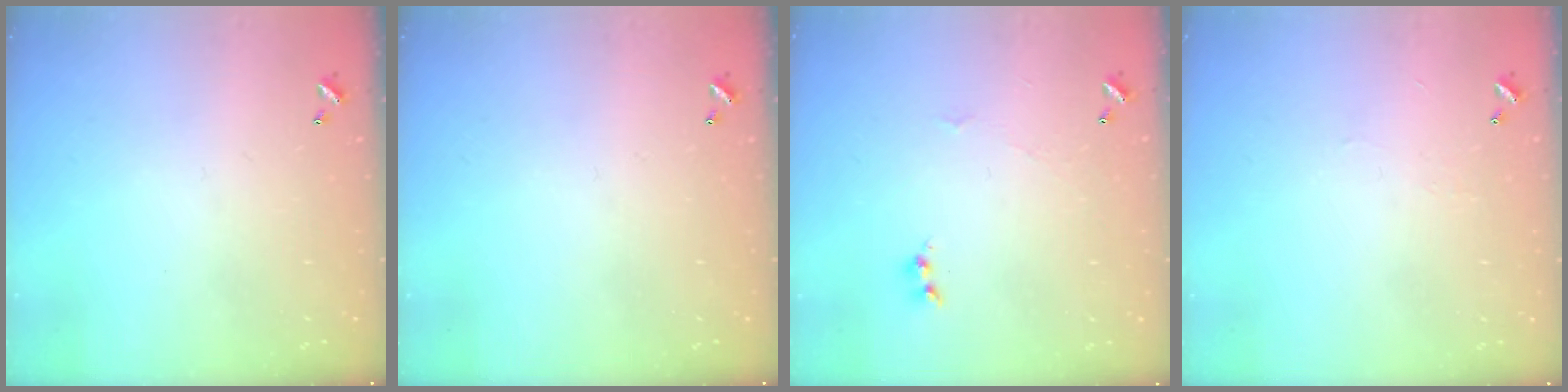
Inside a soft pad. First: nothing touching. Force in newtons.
{"total": 0.0}
{"total": 1.6, "press": 1.5, "slide": 0.4}
{"total": 2.3, "press": 2.3, "slide": 0.4}